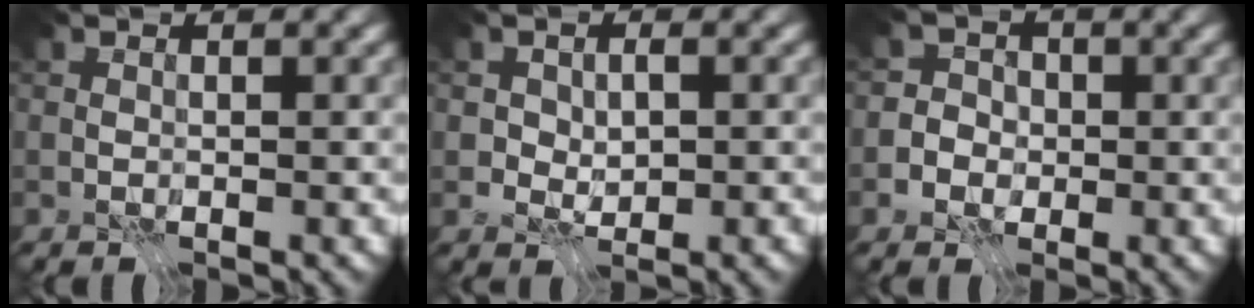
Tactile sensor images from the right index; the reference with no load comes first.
{"total": 1.7, "force": [-0.2, 1.3, 1.2], "torque": [-0.019, -0.004, -0.005]}
{"total": 3.5, "force": [-0.8, 3.3, 0.8], "torque": [0.018, 0.020, -0.038]}